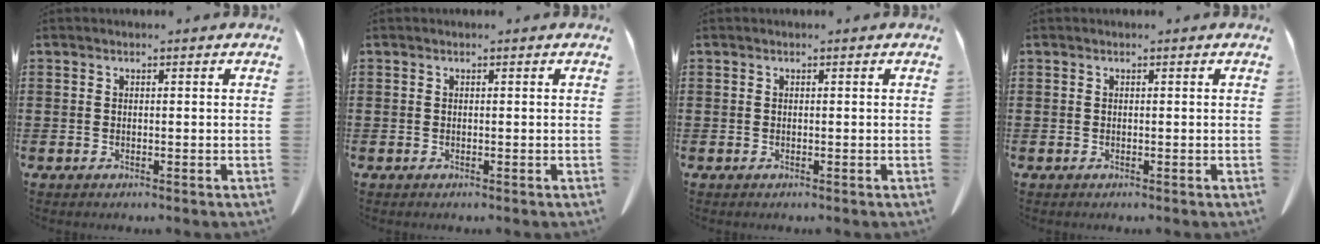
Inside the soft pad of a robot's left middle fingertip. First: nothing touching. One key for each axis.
{"total": 0.0}
{"total": 0.0}
{"total": 0.0}